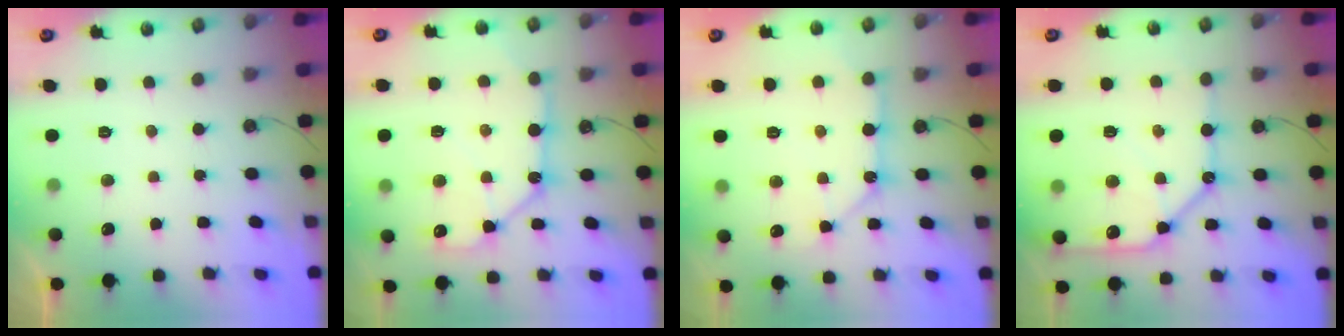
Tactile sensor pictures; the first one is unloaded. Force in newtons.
{"total": 13.6, "press": 13.5, "slide": 1.6}
{"total": 10.7, "press": 10.6, "slide": 1.2}
{"total": 20.0, "press": 19.9, "slide": 2.3}